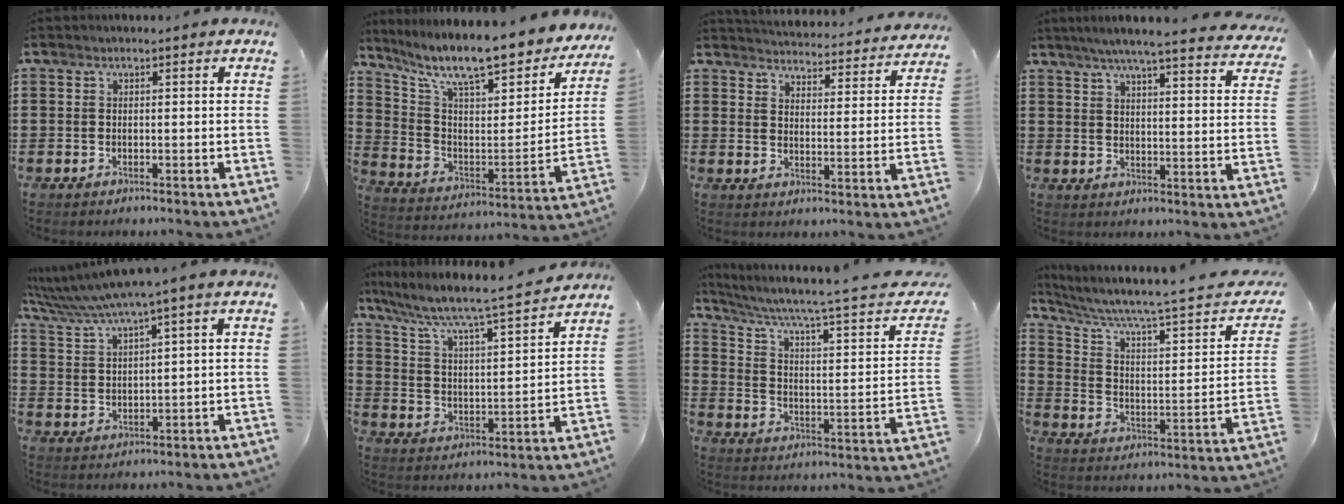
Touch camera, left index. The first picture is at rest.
{"total": 10.4, "force": [8.7, 1.8, 5.6], "torque": [-0.122, -0.073, 0.140]}
{"total": 3.9, "force": [3.9, -0.2, 0.2], "torque": [-0.017, -0.039, 0.060]}
{"total": 5.8, "force": [4.9, -0.5, 2.9], "torque": [-0.075, -0.029, 0.081]}
{"total": 5.2, "force": [3.8, -0.4, 3.5], "torque": [-0.087, -0.021, 0.060]}
{"total": 5.6, "force": [4.8, 0.2, 2.9], "torque": [-0.079, -0.045, 0.069]}
{"total": 5.1, "force": [3.3, 0.2, 3.9], "torque": [-0.091, -0.027, 0.046]}
{"total": 5.7, "force": [4.1, 0.3, 3.9], "torque": [-0.095, -0.031, 0.059]}